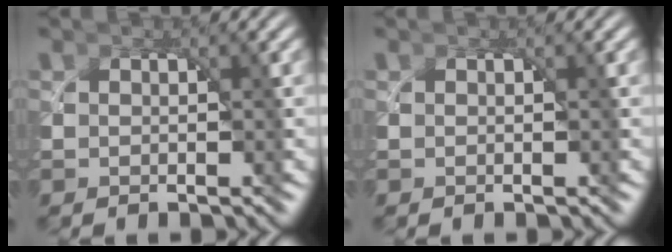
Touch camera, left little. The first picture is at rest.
{"total": 0.0}